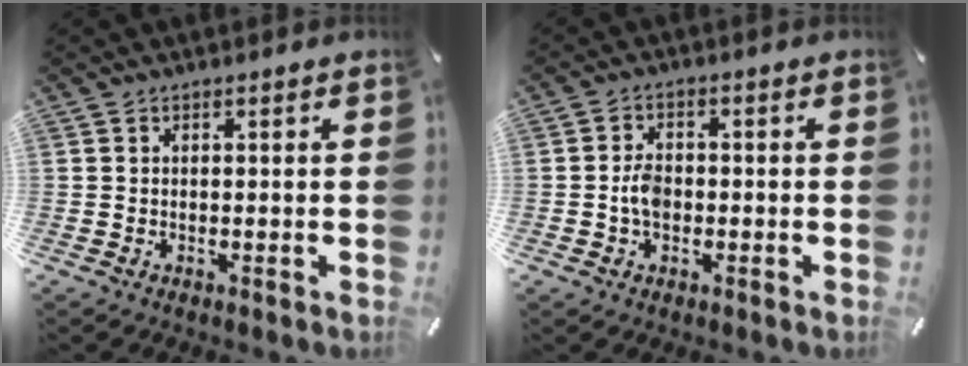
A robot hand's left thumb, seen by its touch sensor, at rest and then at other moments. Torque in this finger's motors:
{"motor_torque": [0.52, 1.51, 0.34, 0.02, 0.01]}